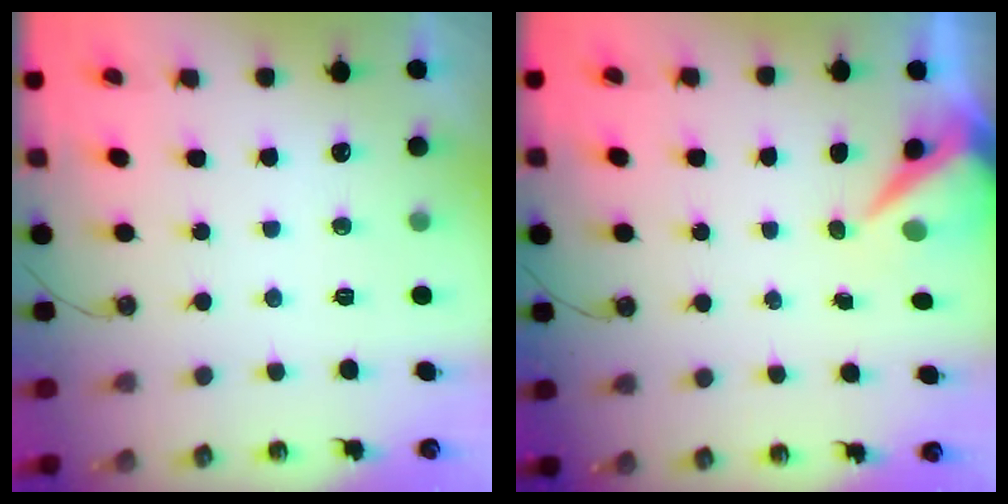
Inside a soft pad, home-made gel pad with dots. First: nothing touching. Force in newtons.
{"total": 7.0, "press": 7.0, "slide": 0.7}